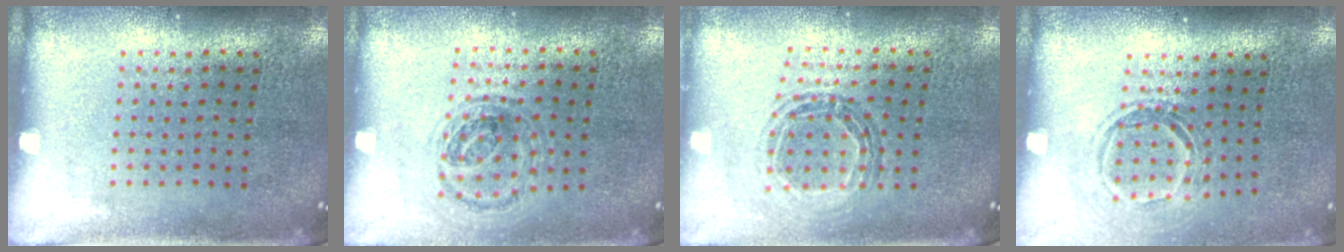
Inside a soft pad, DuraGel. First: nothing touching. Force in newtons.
{"total": 1.1, "press": 1.0, "slide": 0.5}
{"total": 0.9, "press": 0.9, "slide": 0.1}
{"total": 1.5, "press": 1.1, "slide": 1.0}